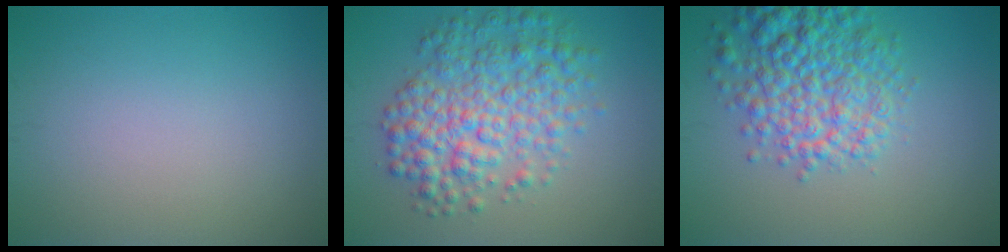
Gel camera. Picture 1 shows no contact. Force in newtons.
{"total": 6.7, "press": 6.7, "slide": 0.1}
{"total": 6.9, "press": 6.9, "slide": 0.4}